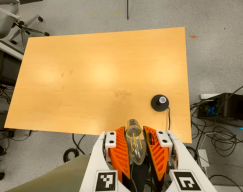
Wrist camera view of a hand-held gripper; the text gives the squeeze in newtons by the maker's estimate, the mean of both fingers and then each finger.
{"total": 21.1, "left": 22.8, "right": 19.4}